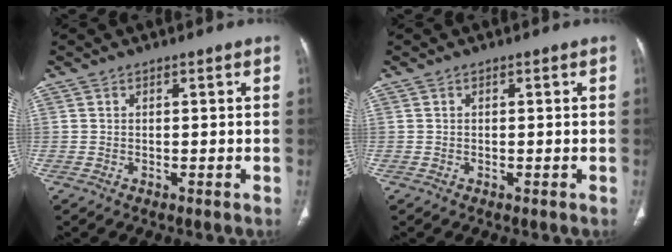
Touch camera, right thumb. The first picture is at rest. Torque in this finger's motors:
{"motor_torque": [-0.24, 0.08, -0.26, -0.15, 0.04]}